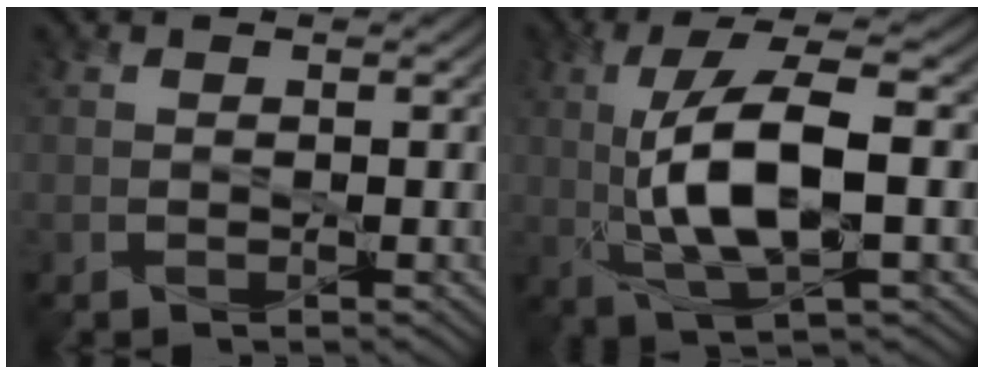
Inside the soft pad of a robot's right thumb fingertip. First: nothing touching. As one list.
[{"total": 9.6, "force": [-0.4, 2.6, 9.3], "torque": [-0.170, 0.018, -0.010]}]